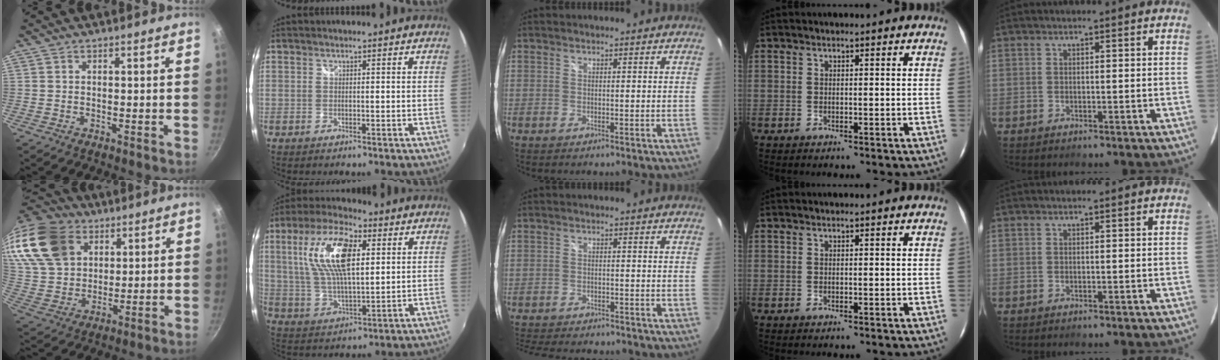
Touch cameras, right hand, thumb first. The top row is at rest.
{"thumb": {"total": 21.0, "force": [10.8, 14.8, 10.3], "torque": [-0.200, -0.018, 0.212]}, "index": {"total": 15.9, "force": [4.8, 6.5, 13.7], "torque": [-0.264, 0.016, 0.093]}, "middle": {"total": 10.9, "force": [-9.7, 2.9, 4.0], "torque": [-0.098, -0.013, -0.148]}}